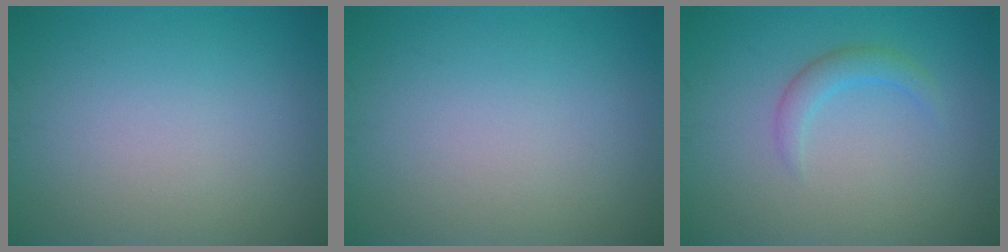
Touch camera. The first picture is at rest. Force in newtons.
{"total": 0.0}
{"total": 1.8, "press": 1.8, "slide": 0.1}